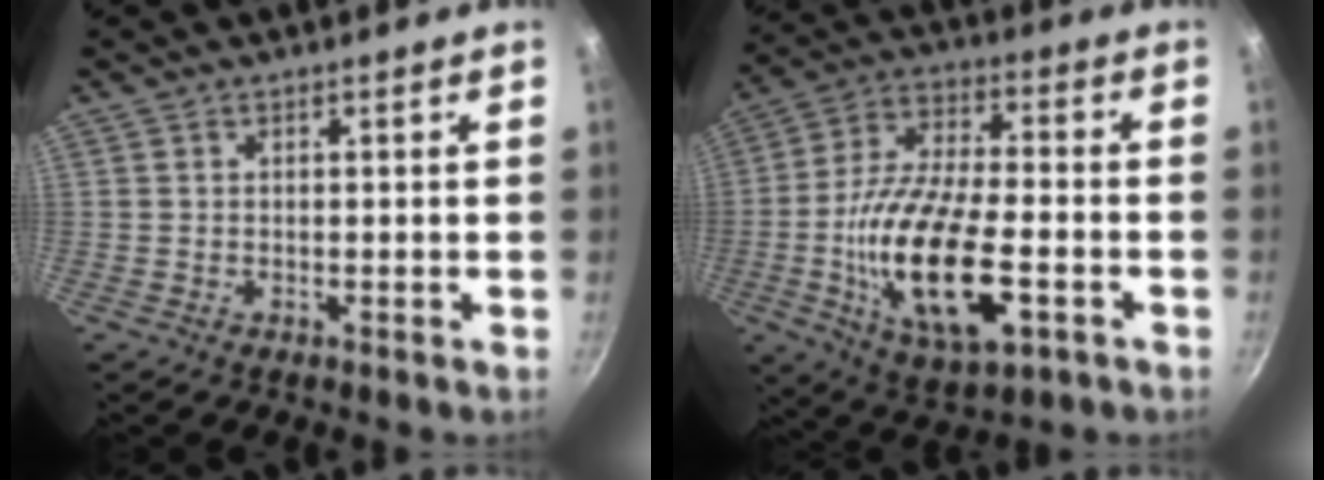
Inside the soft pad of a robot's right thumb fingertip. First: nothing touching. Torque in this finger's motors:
{"motor_torque": [0.10, 1.52, 2.06, -0.70, 0.70]}